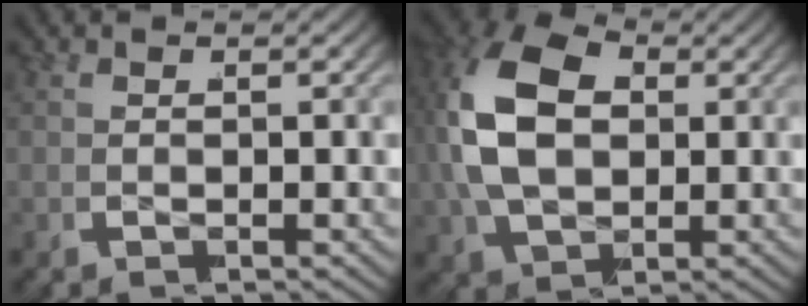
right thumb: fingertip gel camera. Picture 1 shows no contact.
{"total": 11.7, "force": [1.3, 8.1, 8.3], "torque": [-0.203, -0.017, 0.033]}